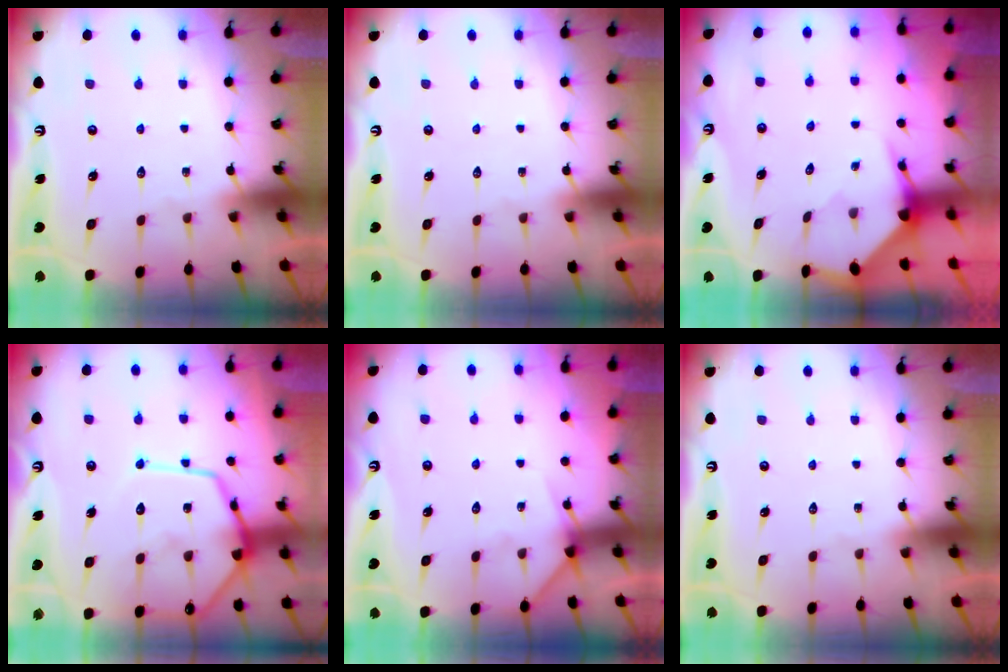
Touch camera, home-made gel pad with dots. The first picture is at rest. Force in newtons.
{"total": 0.0}
{"total": 3.5, "press": 3.5, "slide": 0.4}
{"total": 15.5, "press": 15.4, "slide": 1.3}
{"total": 6.1, "press": 6.1, "slide": 0.8}
{"total": 0.0}